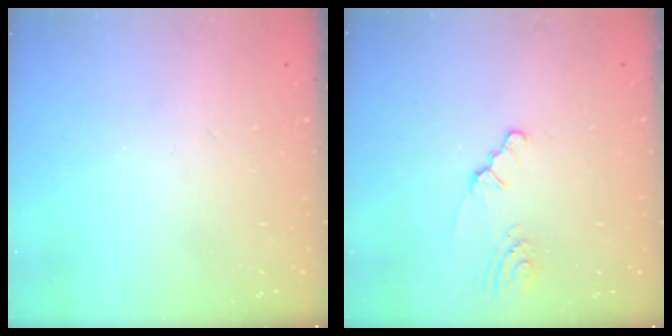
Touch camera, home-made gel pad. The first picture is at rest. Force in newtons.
{"total": 2.3, "press": 2.3, "slide": 0.4}